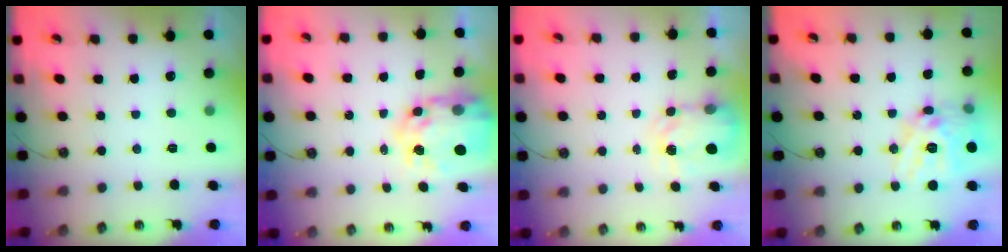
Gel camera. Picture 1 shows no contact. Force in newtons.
{"total": 12.5, "press": 12.4, "slide": 0.9}
{"total": 4.3, "press": 4.2, "slide": 0.4}
{"total": 20.0, "press": 19.9, "slide": 1.9}